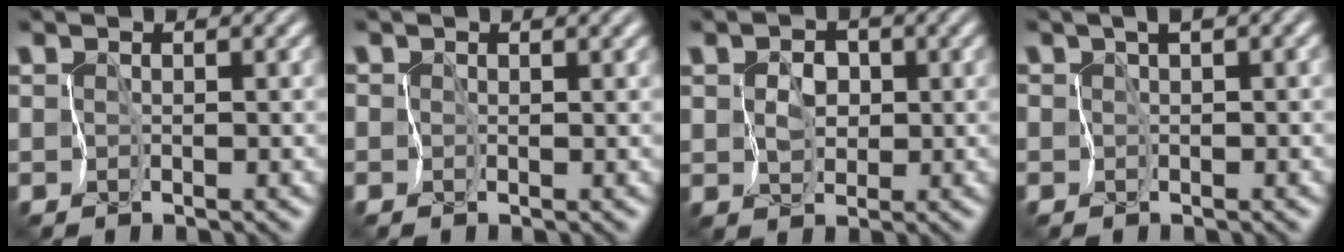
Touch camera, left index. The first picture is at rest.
{"total": 1.6, "force": [0.9, 0.8, 1.1], "torque": [-0.009, 0.000, 0.009]}
{"total": 2.2, "force": [0.0, 1.9, 1.2], "torque": [-0.023, -0.001, 0.002]}
{"total": 2.6, "force": [1.2, 0.8, 2.1], "torque": [-0.033, 0.010, 0.017]}